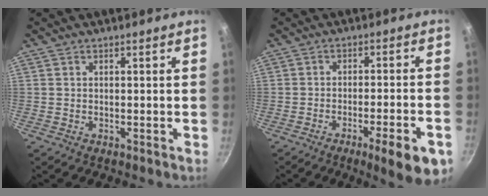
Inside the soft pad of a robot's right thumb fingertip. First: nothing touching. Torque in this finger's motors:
{"motor_torque": [0.59, -0.17, 0.04, -0.05, 0.05]}